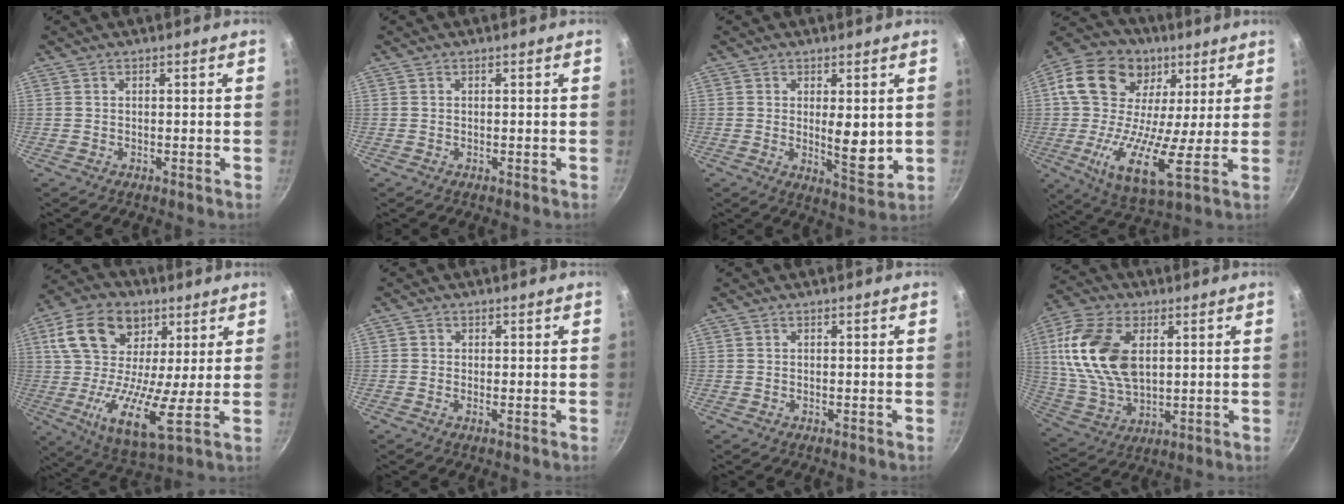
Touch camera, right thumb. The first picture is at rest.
{"total": 0.0}
{"total": 7.2, "force": [0.7, 2.7, 6.6], "torque": [-0.091, -0.029, 0.017]}
{"total": 21.5, "force": [4.5, 14.2, 15.5], "torque": [-0.271, -0.004, 0.057]}
{"total": 18.6, "force": [5.0, 10.7, 14.4], "torque": [-0.243, -0.019, 0.069]}
{"total": 0.7, "force": [-0.1, 0.5, 0.4], "torque": [-0.010, 0.001, -0.006]}
{"total": 0.0}
{"total": 17.8, "force": [4.0, 10.6, 13.7], "torque": [-0.252, -0.007, 0.082]}